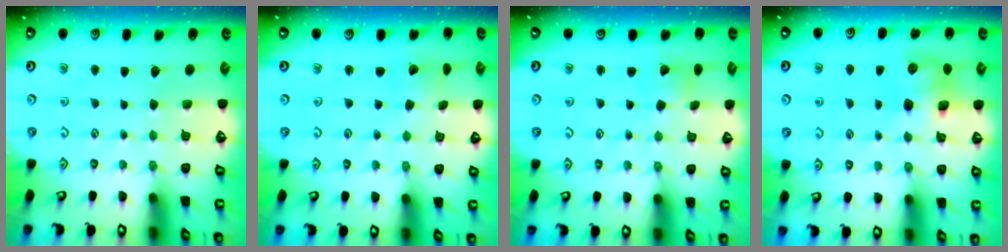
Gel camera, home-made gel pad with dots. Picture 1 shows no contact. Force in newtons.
{"total": 2.0, "press": 2.0, "slide": 0.1}
{"total": 3.0, "press": 3.0, "slide": 0.2}
{"total": 8.3, "press": 8.3, "slide": 0.4}